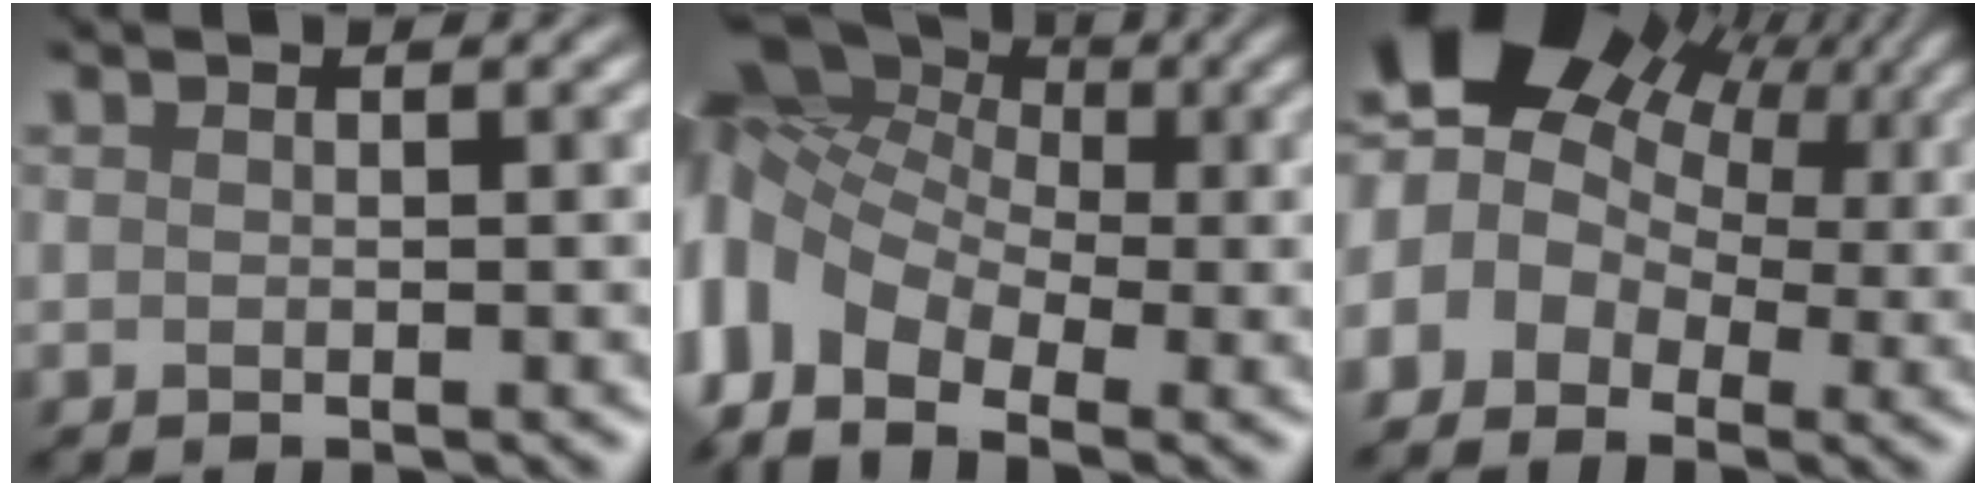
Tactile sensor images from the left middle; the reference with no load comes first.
{"total": 10.1, "force": [-1.9, 7.6, 6.3], "torque": [-0.173, -0.005, 0.001]}
{"total": 9.1, "force": [1.7, 6.8, 5.8], "torque": [-0.127, 0.008, 0.059]}